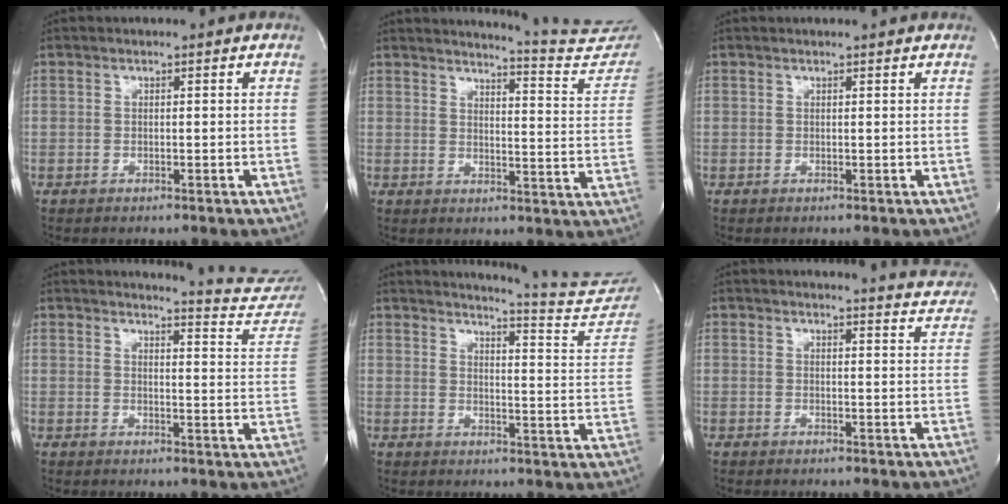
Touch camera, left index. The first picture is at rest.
{"total": 15.6, "force": [15.4, -0.7, 2.2], "torque": [-0.026, -0.114, 0.163]}
{"total": 1.9, "force": [1.8, 0.0, 0.5], "torque": [-0.011, 0.008, 0.020]}
{"total": 13.0, "force": [12.9, 0.8, 1.9], "torque": [-0.006, -0.084, 0.120]}
{"total": 16.5, "force": [16.2, -0.9, 2.9], "torque": [-0.043, -0.118, 0.178]}
{"total": 9.3, "force": [9.2, 0.7, 1.0], "torque": [0.001, -0.042, 0.078]}